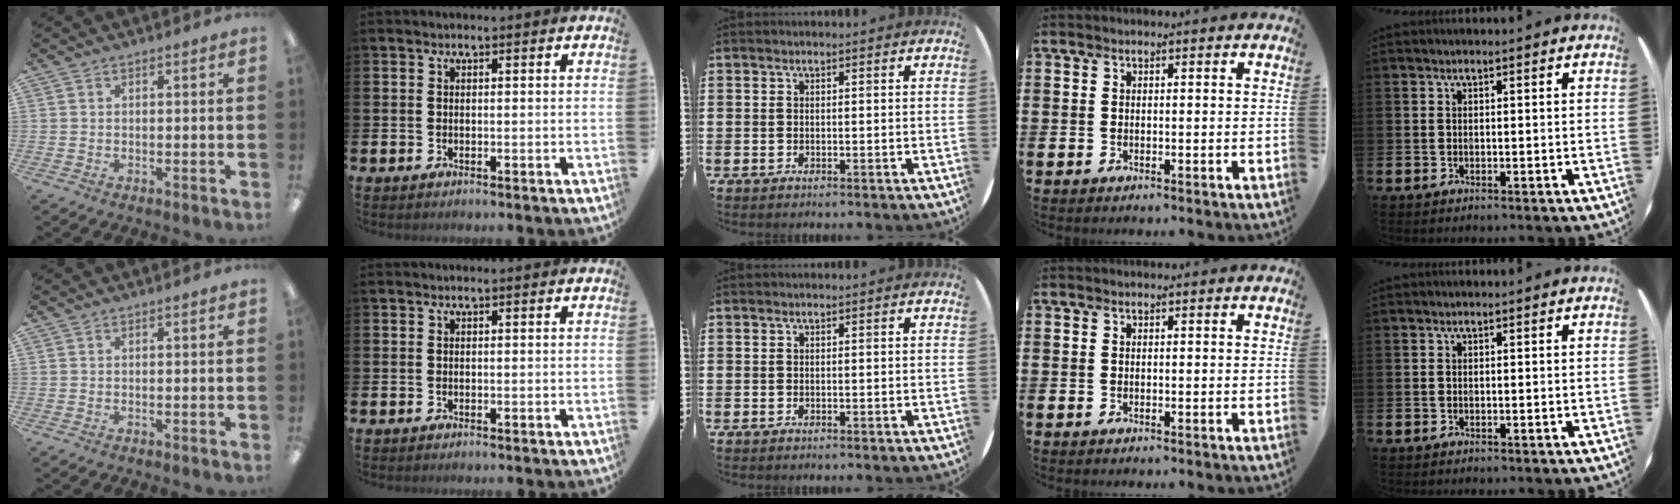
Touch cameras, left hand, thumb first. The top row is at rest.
{}